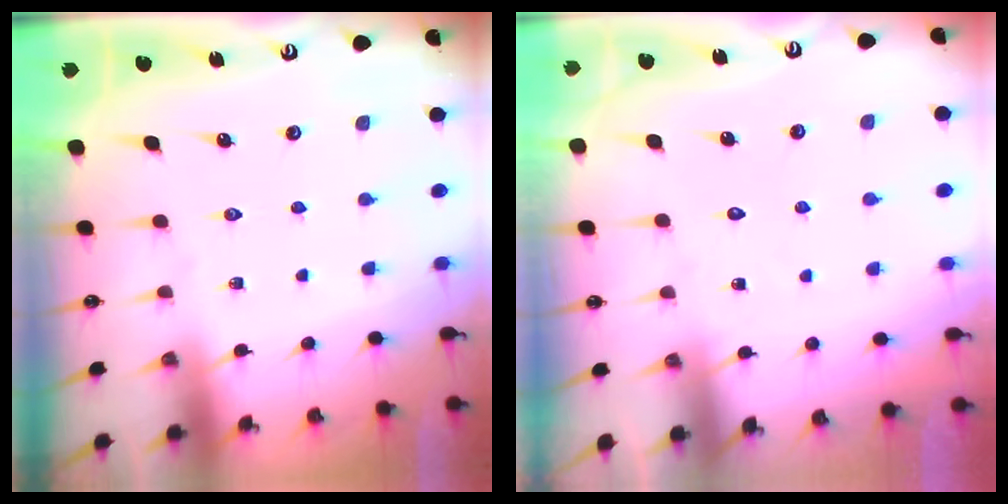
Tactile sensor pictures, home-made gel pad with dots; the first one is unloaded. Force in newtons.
{"total": 5.4, "press": 5.3, "slide": 0.5}